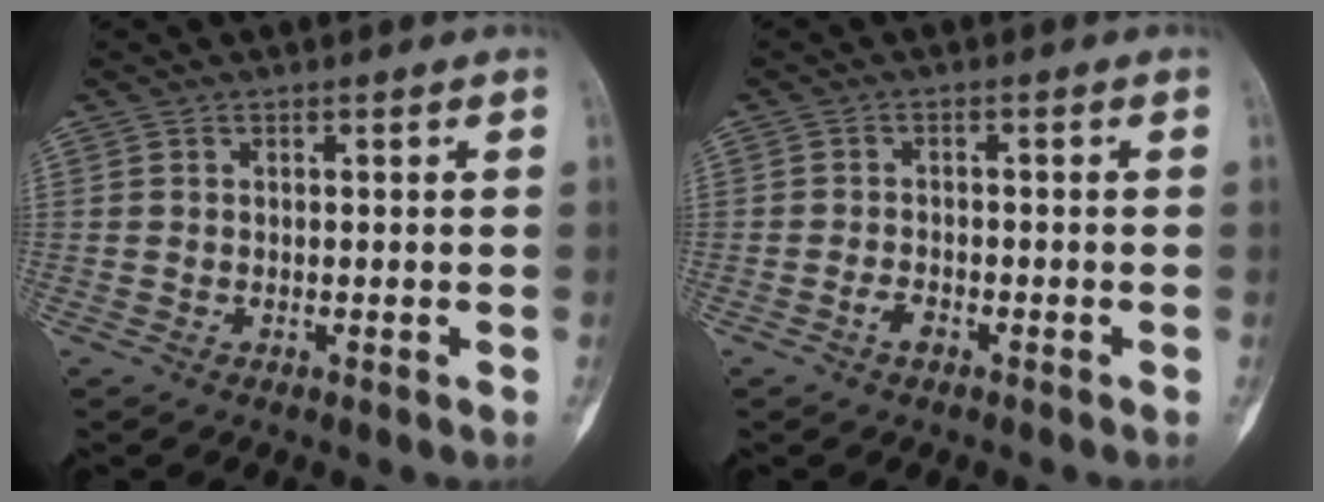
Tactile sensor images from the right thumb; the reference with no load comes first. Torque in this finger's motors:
{"motor_torque": [1.66, 1.09, 0.43, -0.62, 0.09]}